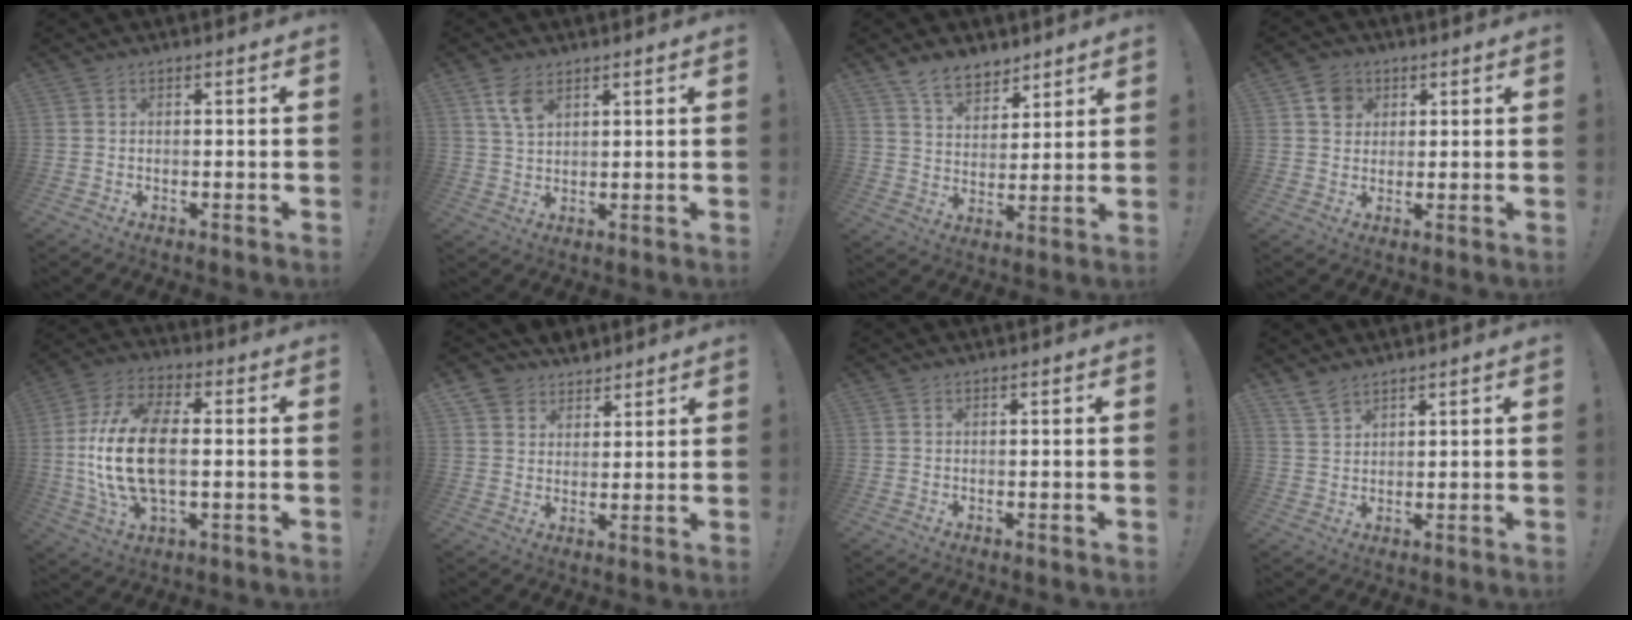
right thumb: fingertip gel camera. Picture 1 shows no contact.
{"total": 6.2, "force": [3.5, 3.0, 4.0], "torque": [-0.076, -0.013, 0.066]}
{"total": 9.4, "force": [7.3, 5.1, 3.0], "torque": [-0.054, -0.045, 0.142]}
{"total": 5.9, "force": [2.4, 5.2, 1.5], "torque": [-0.017, -0.003, 0.046]}
{"total": 19.0, "force": [-0.3, 10.2, 16.0], "torque": [-0.318, 0.000, -0.002]}
{"total": 6.4, "force": [4.9, 4.1, -0.2], "torque": [0.001, -0.037, 0.096]}
{"total": 0.0}
{"total": 4.3, "force": [3.6, 1.5, 1.7], "torque": [-0.032, -0.022, 0.069]}